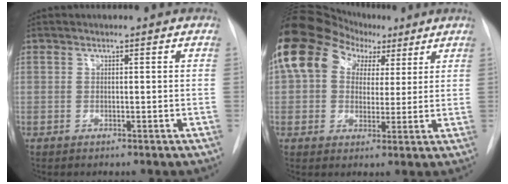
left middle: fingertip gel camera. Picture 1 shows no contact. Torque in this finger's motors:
{"motor_torque": [1.36, -0.78, 1.05, 0.21]}